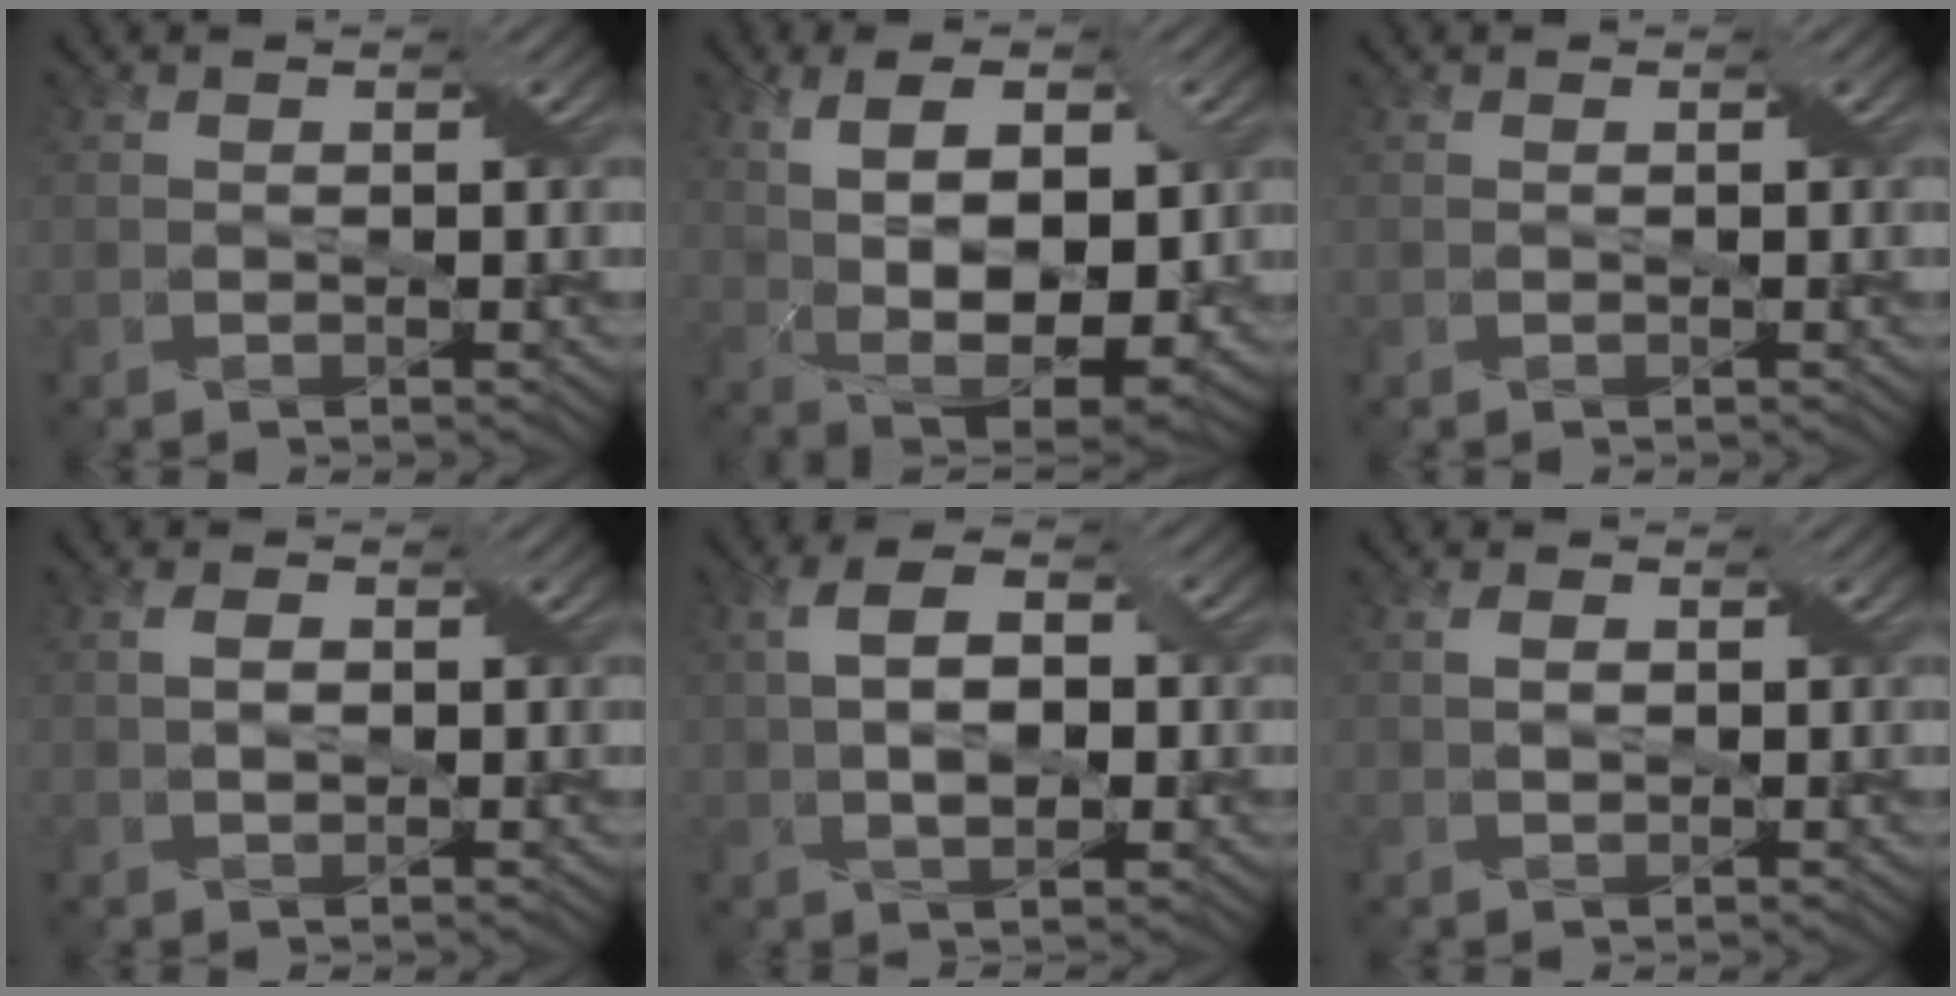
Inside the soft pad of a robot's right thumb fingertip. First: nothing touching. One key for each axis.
{"total": 12.5, "fx": 2.3, "fy": 6.3, "fz": 10.6, "tx": -0.182, "ty": 0.000, "tz": 0.039}
{"total": 0.0}
{"total": 2.0, "fx": 0.3, "fy": 1.2, "fz": 1.6, "tx": -0.028, "ty": 0.000, "tz": 0.008}
{"total": 6.4, "fx": 0.3, "fy": 3.2, "fz": 5.5, "tx": -0.111, "ty": 0.007, "tz": 0.002}
{"total": 1.7, "fx": 0.3, "fy": 1.0, "fz": 1.3, "tx": -0.025, "ty": 0.002, "tz": 0.007}